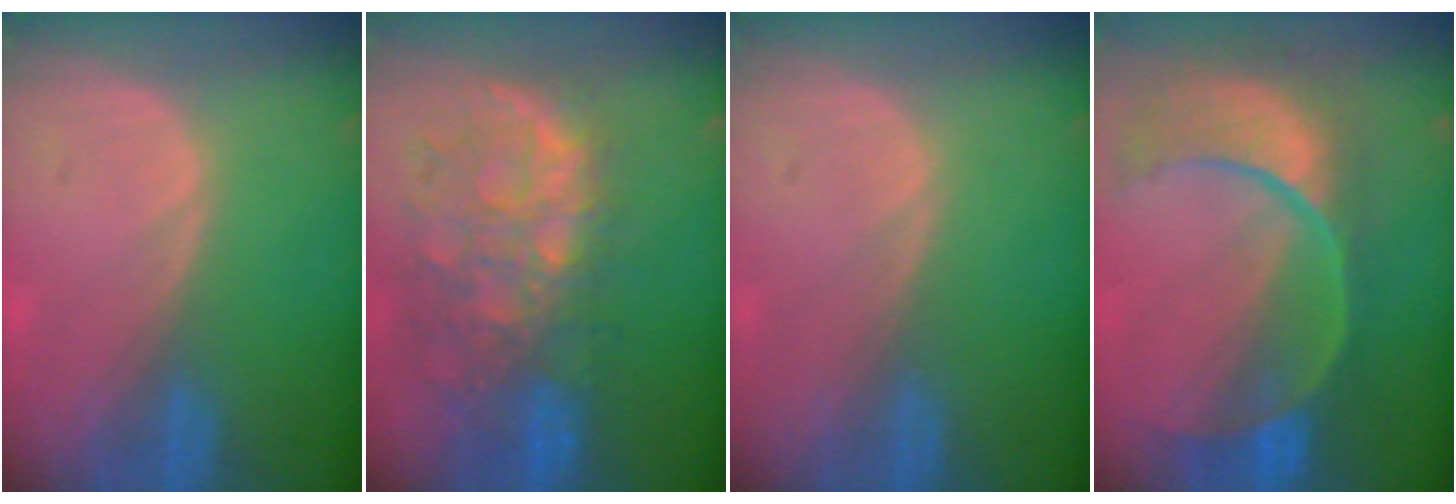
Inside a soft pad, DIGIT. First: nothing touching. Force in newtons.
{"total": 11.2, "press": 9.8, "slide": 5.5}
{"total": 0.0}
{"total": 11.6, "press": 9.6, "slide": 6.5}